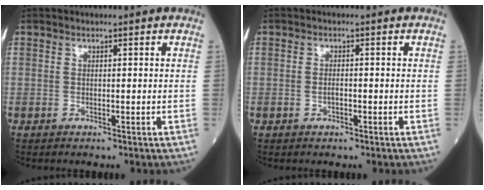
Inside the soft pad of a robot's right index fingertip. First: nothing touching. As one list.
[{"total": 1.3, "force": [-0.4, 0.6, 1.1], "torque": [-0.020, 0.002, -0.008]}]